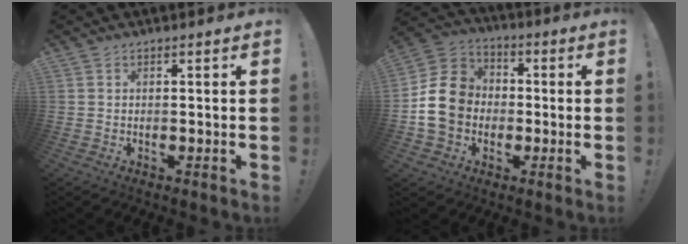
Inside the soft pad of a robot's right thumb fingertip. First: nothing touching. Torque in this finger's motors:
{"motor_torque": [0.20, 0.40, 0.89, -1.00, 0.13]}